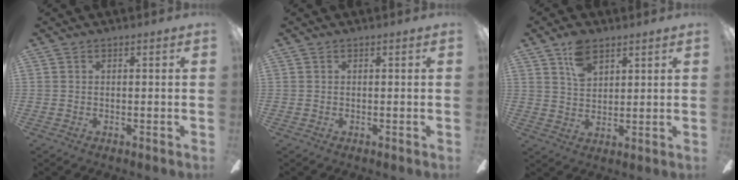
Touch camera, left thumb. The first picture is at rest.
{"total": 0.0}
{"total": 7.3, "force": [4.6, 4.2, 3.8], "torque": [-0.072, -0.007, 0.085]}